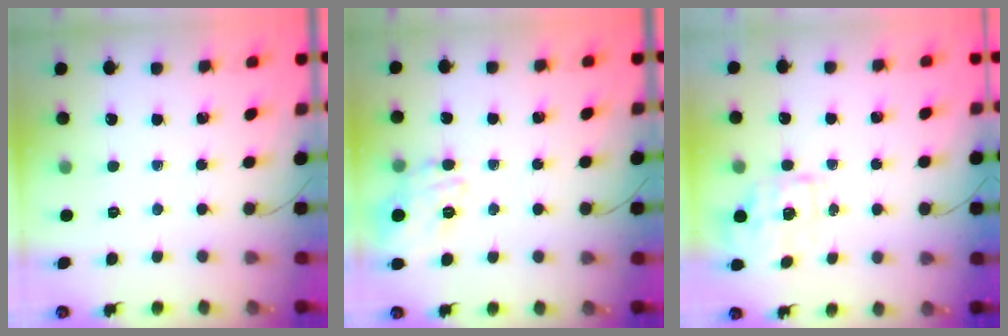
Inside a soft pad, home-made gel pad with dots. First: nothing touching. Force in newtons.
{"total": 6.0, "press": 5.9, "slide": 0.9}
{"total": 1.9, "press": 1.8, "slide": 0.5}